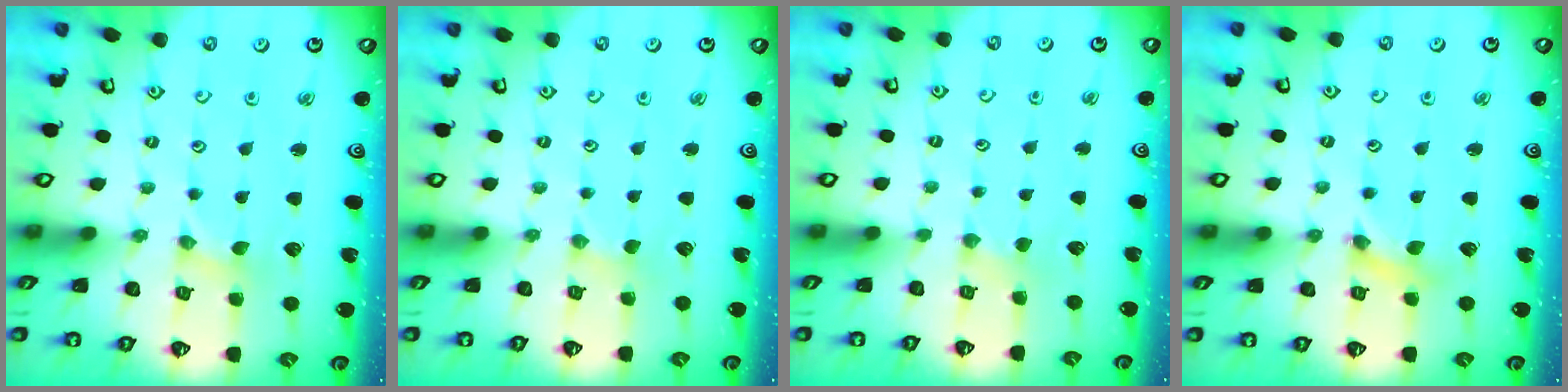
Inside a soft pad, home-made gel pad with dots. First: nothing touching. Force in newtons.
{"total": 0.0}
{"total": 1.6, "press": 1.5, "slide": 0.4}
{"total": 2.7, "press": 2.7, "slide": 0.2}